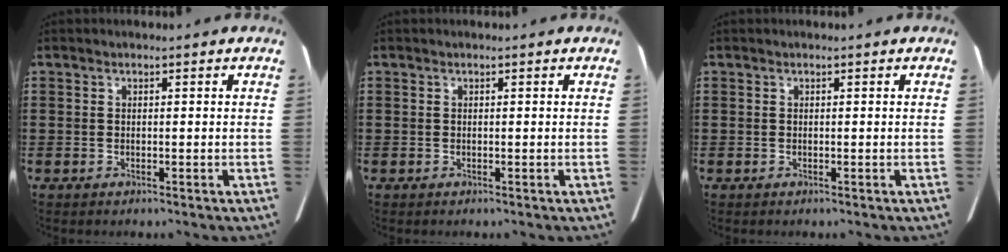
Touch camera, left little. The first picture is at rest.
{"total": 0.0}
{"total": 0.0}